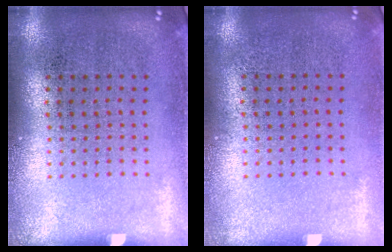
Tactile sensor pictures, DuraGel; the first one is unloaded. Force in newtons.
{"total": 0.0}